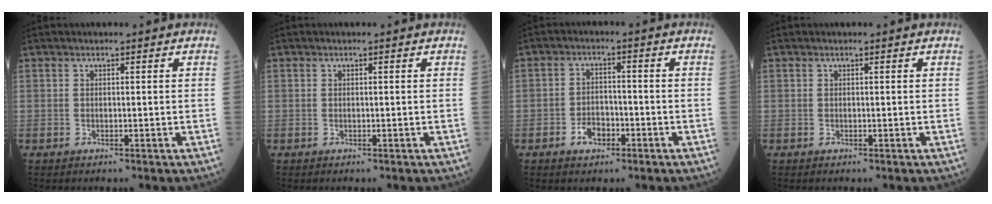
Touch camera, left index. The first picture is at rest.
{"total": 0.0}
{"total": 3.8, "force": [-2.1, 2.3, 2.1], "torque": [-0.039, 0.003, -0.036]}
{"total": 0.0}